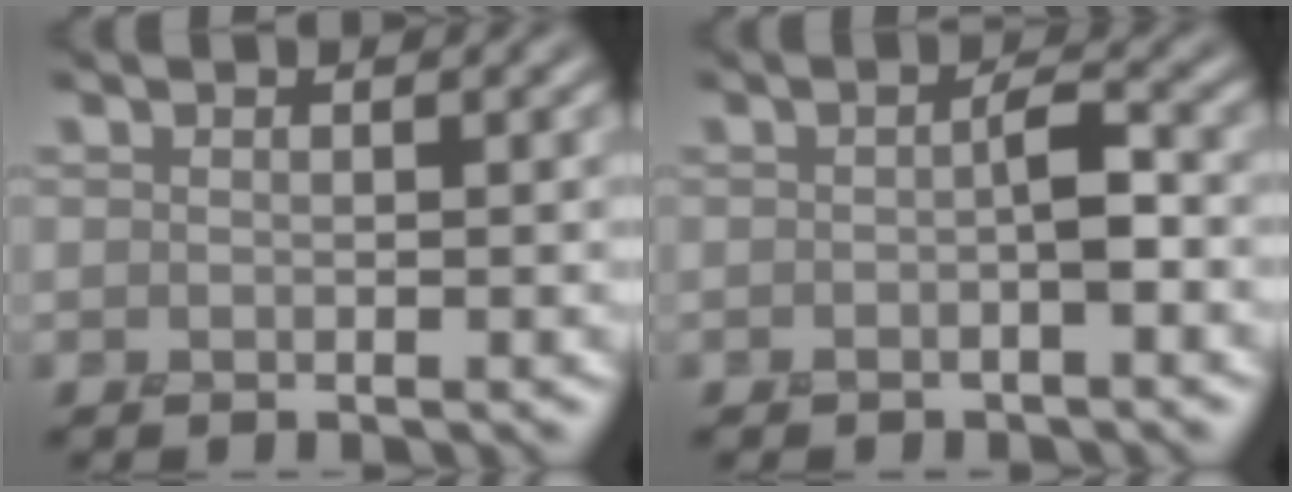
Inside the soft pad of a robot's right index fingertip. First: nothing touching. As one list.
[{"total": 1.9, "force": [-0.5, 0.6, 1.7], "torque": [-0.031, 0.007, -0.010]}]